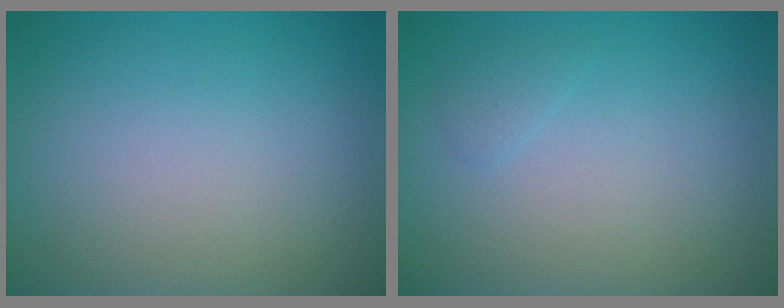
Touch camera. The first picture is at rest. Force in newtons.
{"total": 0.7, "press": 0.7, "slide": 0.0}